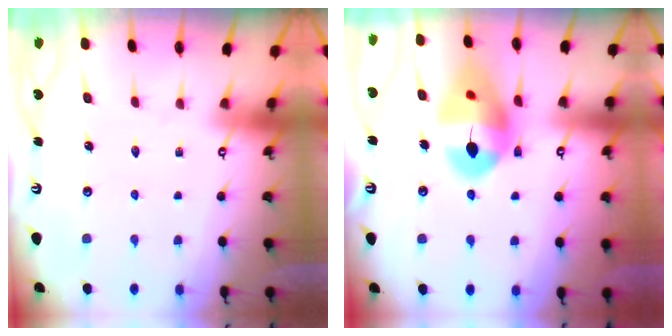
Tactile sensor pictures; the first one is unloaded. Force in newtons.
{"total": 15.8, "press": 15.7, "slide": 2.0}